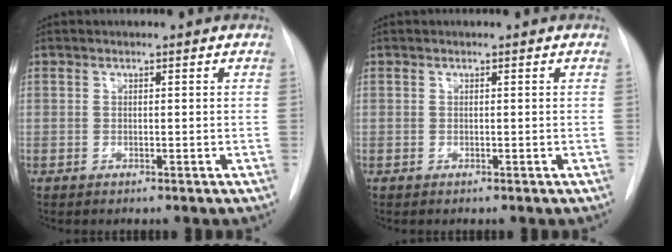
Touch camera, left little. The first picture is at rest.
{"total": 0.0}